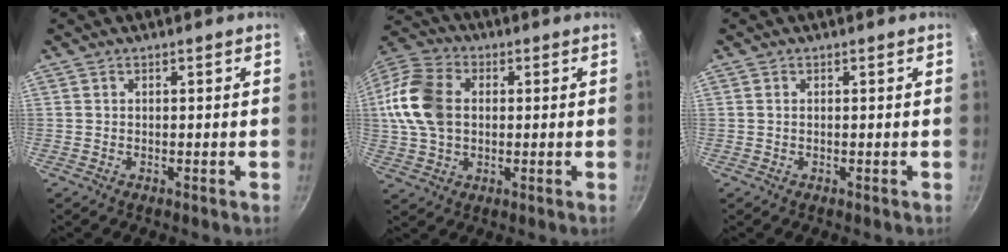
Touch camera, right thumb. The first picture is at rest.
{"total": 14.4, "force": [1.3, 10.1, 10.2], "torque": [-0.192, 0.018, 0.012]}
{"total": 0.0}